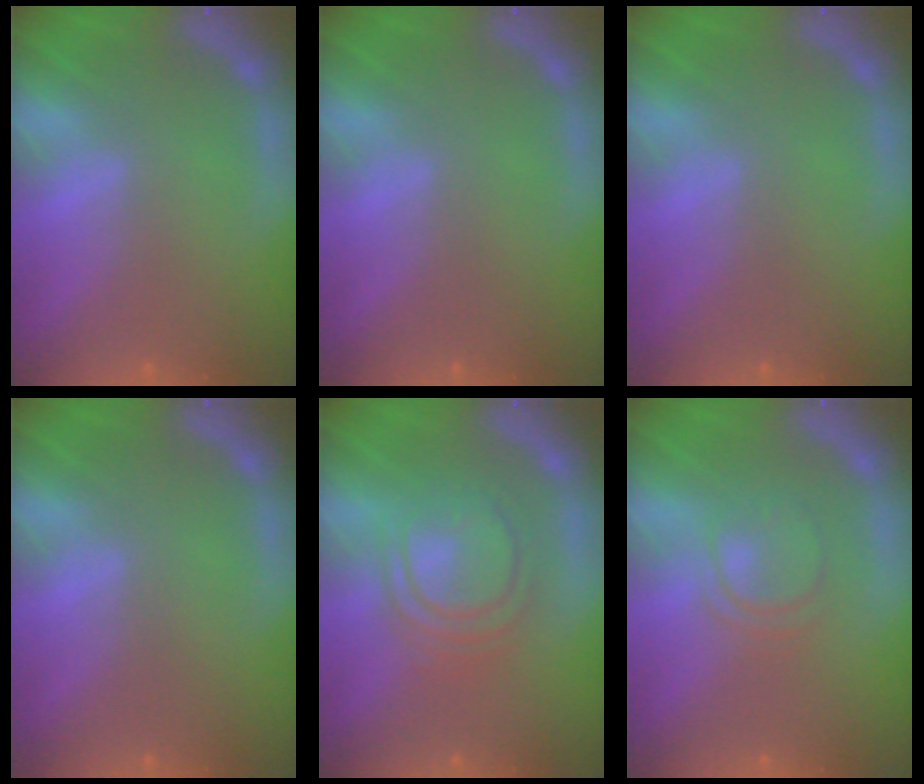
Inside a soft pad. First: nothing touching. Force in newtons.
{"total": 0.0}
{"total": 0.0}
{"total": 0.0}
{"total": 6.0}
{"total": 3.0}